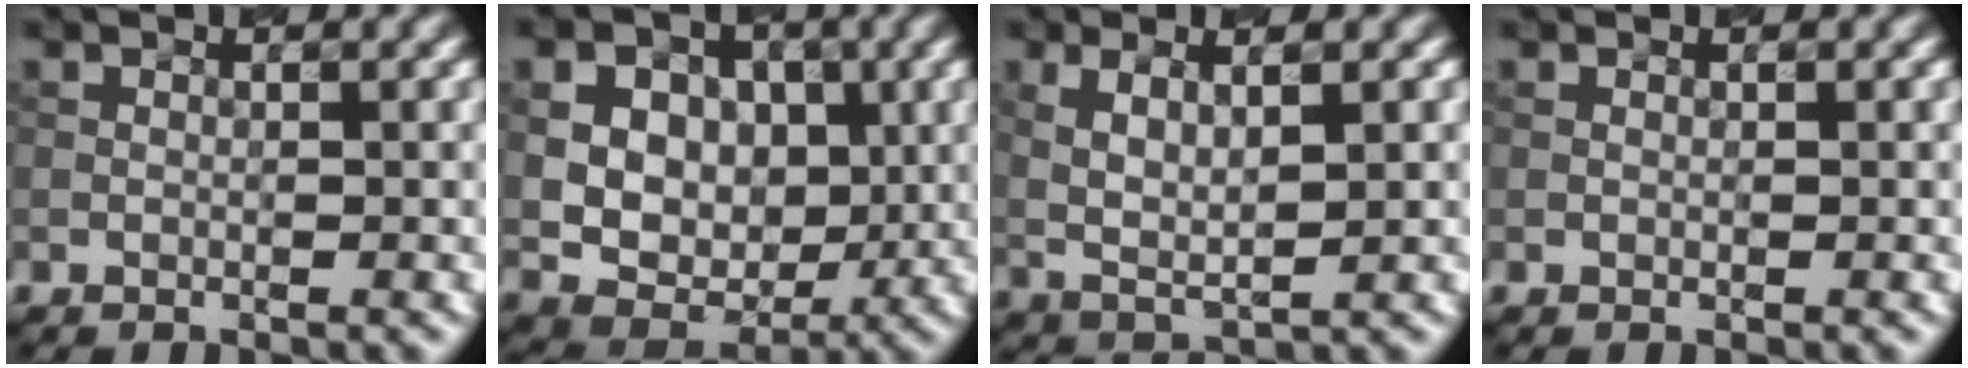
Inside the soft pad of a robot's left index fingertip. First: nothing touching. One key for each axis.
{"total": 12.4, "fx": 3.5, "fy": 9.9, "fz": 6.6, "tx": -0.119, "ty": 0.026, "tz": 0.064}
{"total": 3.2, "fx": 1.0, "fy": 1.0, "fz": 2.9, "tx": -0.062, "ty": -0.003, "tz": 0.024}
{"total": 0.0}